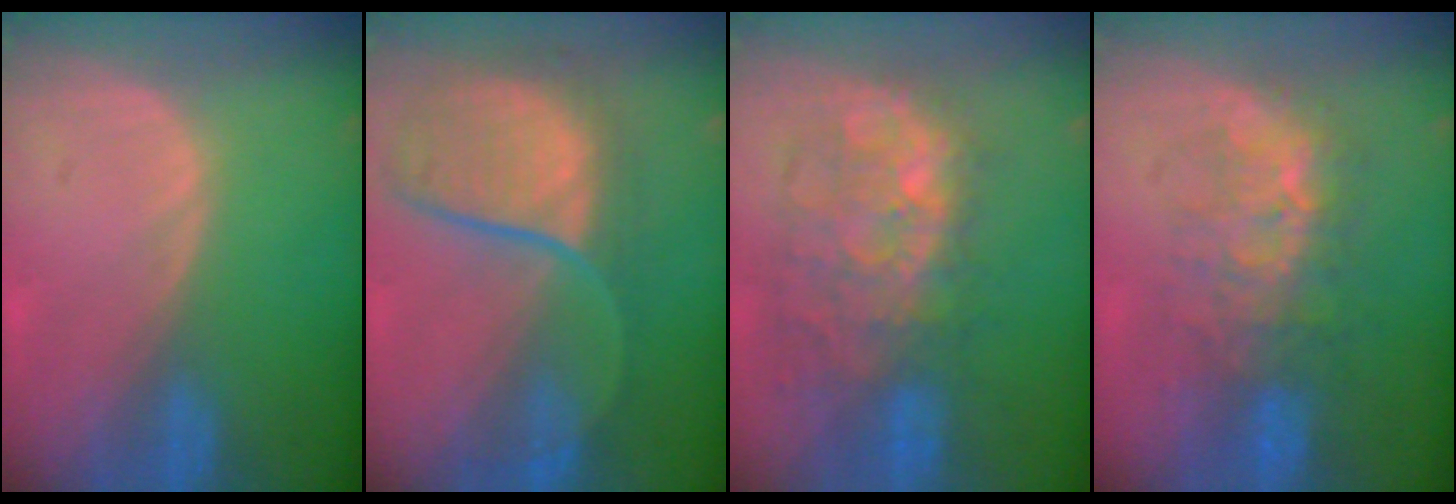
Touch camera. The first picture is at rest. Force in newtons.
{"total": 10.2, "press": 9.5, "slide": 3.9}
{"total": 10.3, "press": 9.8, "slide": 3.2}
{"total": 8.2, "press": 7.9, "slide": 2.3}